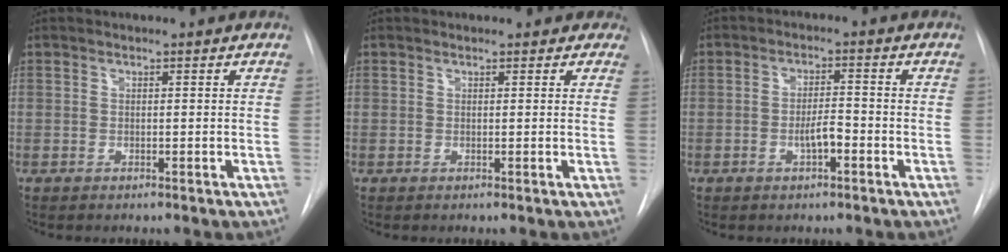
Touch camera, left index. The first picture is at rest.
{"total": 2.7, "force": [2.2, 1.6, 0.1], "torque": [0.017, -0.004, 0.007]}
{"total": 3.5, "force": [-1.8, 0.8, 2.9], "torque": [-0.051, 0.000, -0.029]}